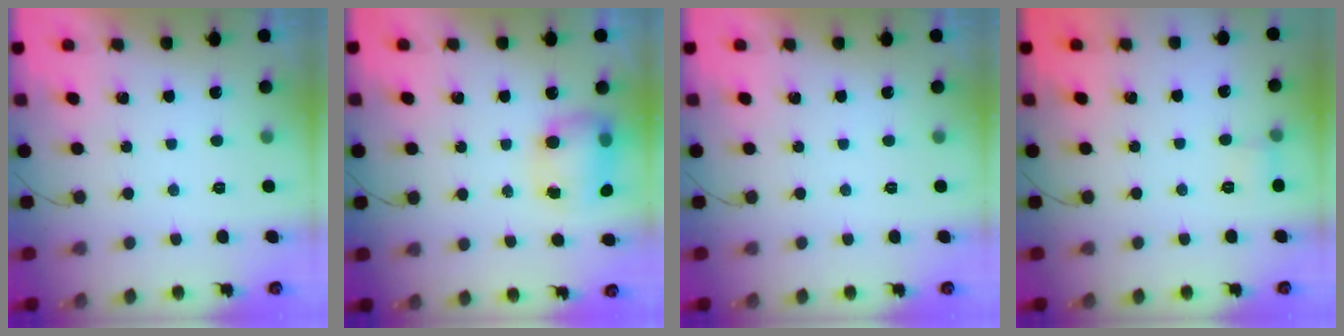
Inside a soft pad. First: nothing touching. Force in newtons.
{"total": 8.3, "press": 8.2, "slide": 1.0}
{"total": 0.0}
{"total": 6.2, "press": 6.0, "slide": 1.5}